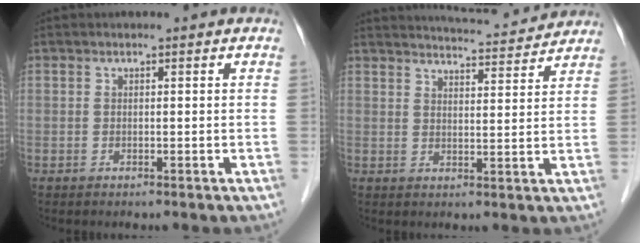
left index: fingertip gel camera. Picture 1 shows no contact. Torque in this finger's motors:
{"motor_torque": [0.96, -1.04, 0.07, -0.01]}